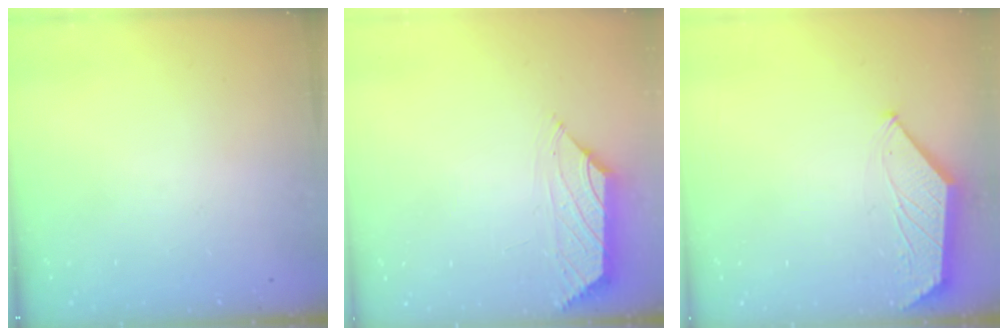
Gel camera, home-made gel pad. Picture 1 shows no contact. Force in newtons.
{"total": 0.8, "press": 0.7, "slide": 0.4}
{"total": 1.8, "press": 1.8, "slide": 0.2}